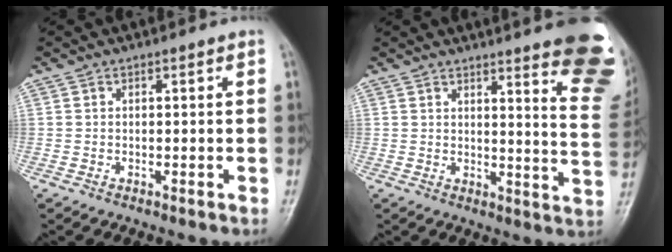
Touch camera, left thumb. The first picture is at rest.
{"total": 18.2, "force": [12.6, 2.9, 12.7], "torque": [-0.130, -0.091, 0.135]}